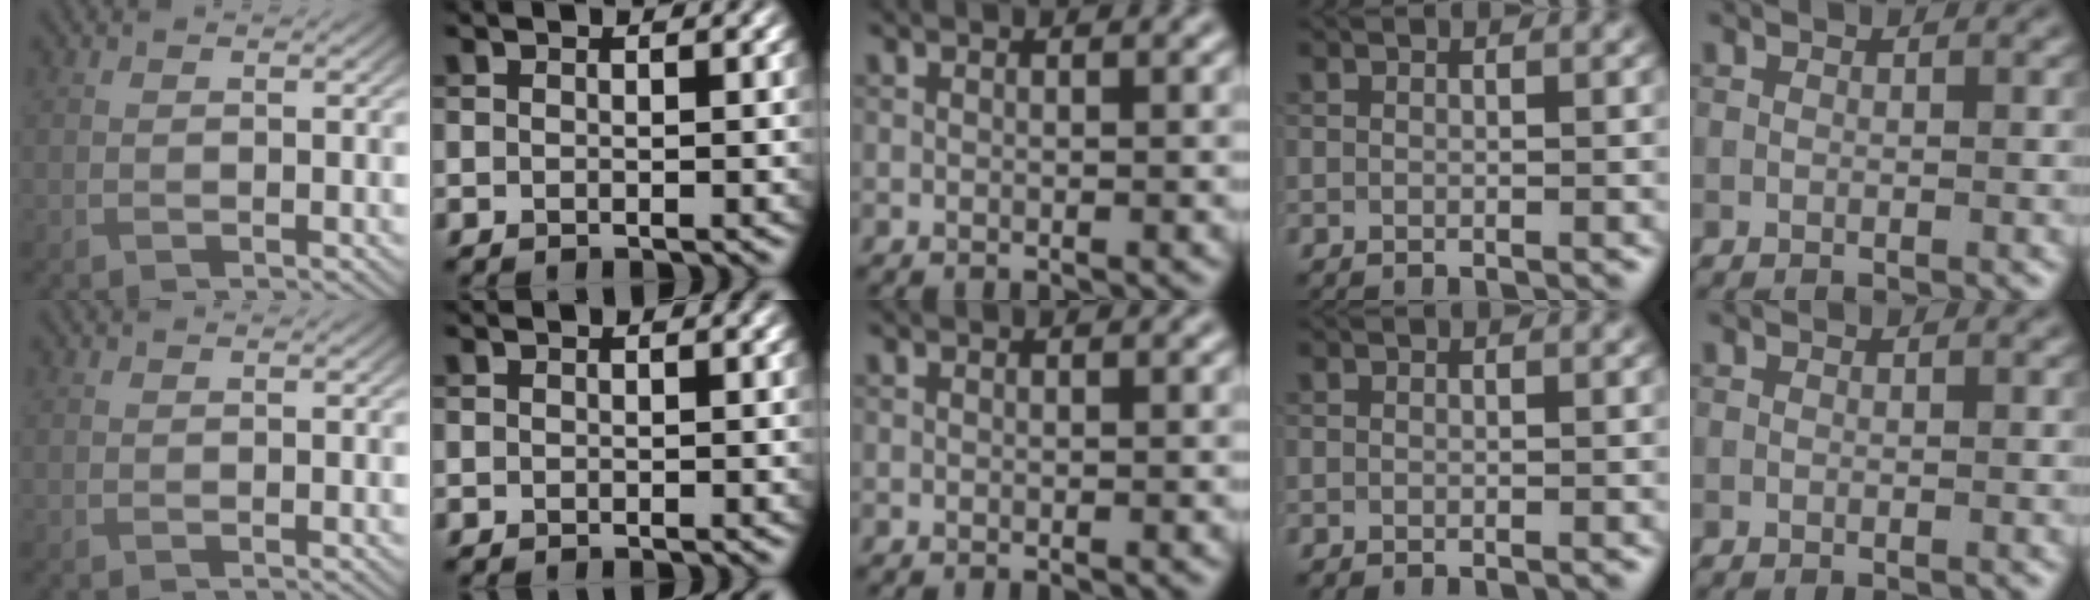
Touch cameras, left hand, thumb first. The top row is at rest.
{"index": {"total": 0.6, "force": [0.0, -0.2, -0.5], "torque": [0.008, 0.001, 0.003]}}